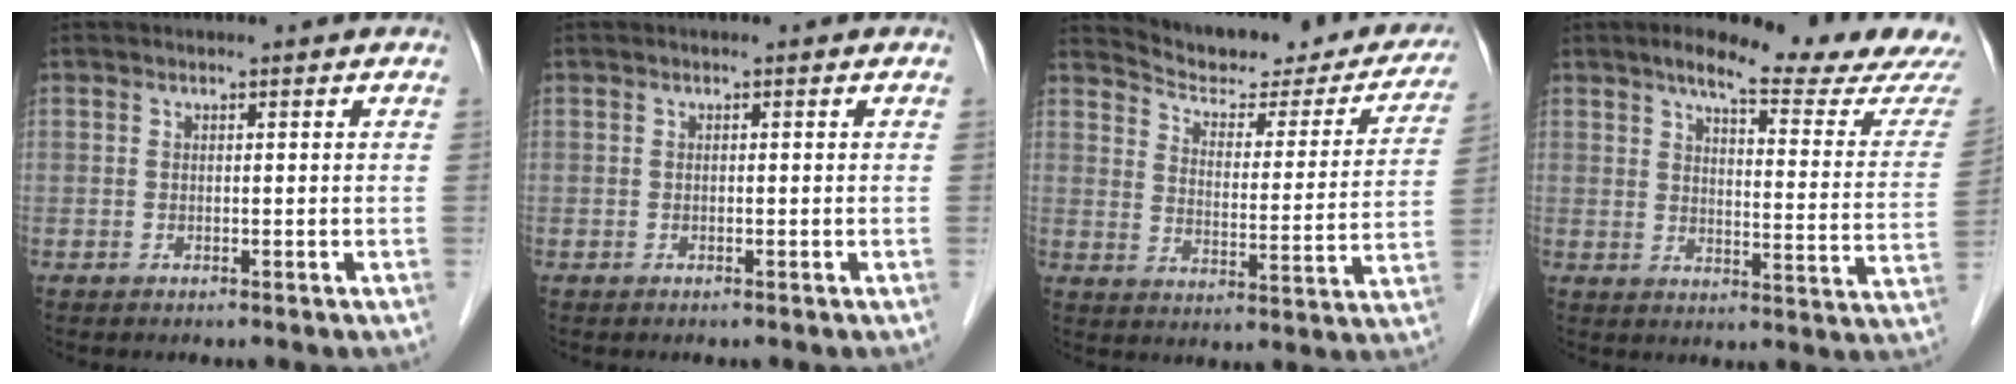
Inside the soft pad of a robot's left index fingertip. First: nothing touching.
{"total": 0.0}
{"total": 20.6, "force": [18.9, 5.3, 6.1], "torque": [-0.070, -0.032, 0.235]}
{"total": 16.1, "force": [14.1, 0.1, 7.6], "torque": [-0.103, -0.045, 0.171]}